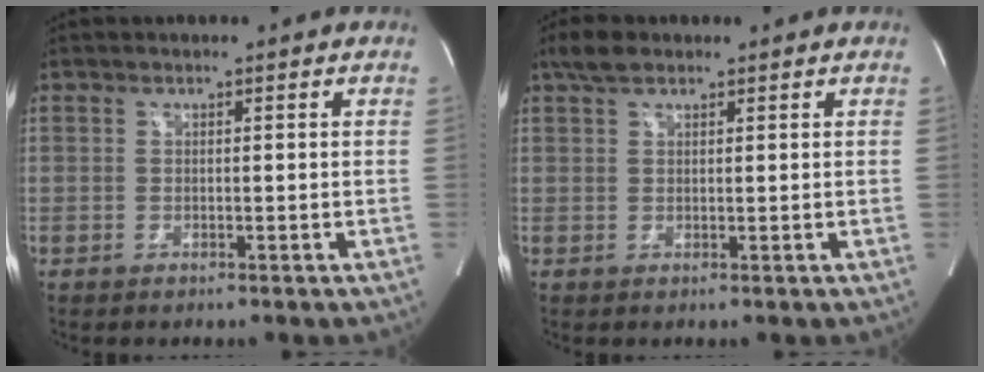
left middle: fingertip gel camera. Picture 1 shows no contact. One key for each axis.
{"total": 3.0, "fx": 2.2, "fy": 1.3, "fz": 1.5, "tx": -0.037, "ty": 0.016, "tz": 0.042}